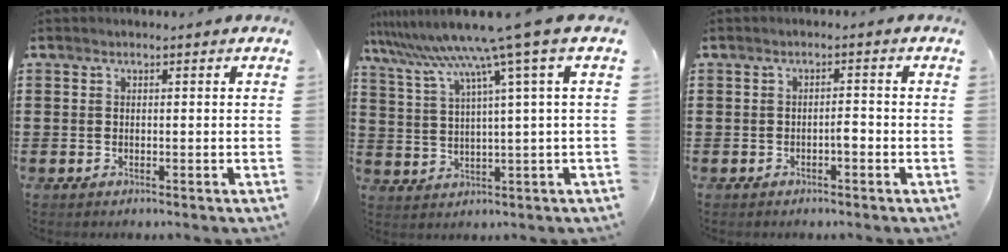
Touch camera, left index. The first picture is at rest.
{"total": 9.6, "force": [6.1, -1.4, 7.3], "torque": [-0.169, -0.038, 0.092]}
{"total": 1.7, "force": [-0.9, 0.4, 1.4], "torque": [-0.029, 0.003, -0.016]}